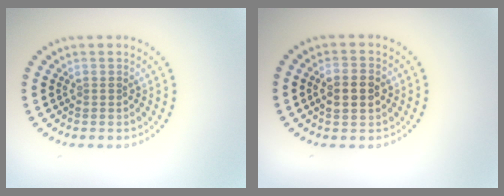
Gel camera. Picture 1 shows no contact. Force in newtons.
{"total": 2.9, "press": 2.9, "slide": 0.2}